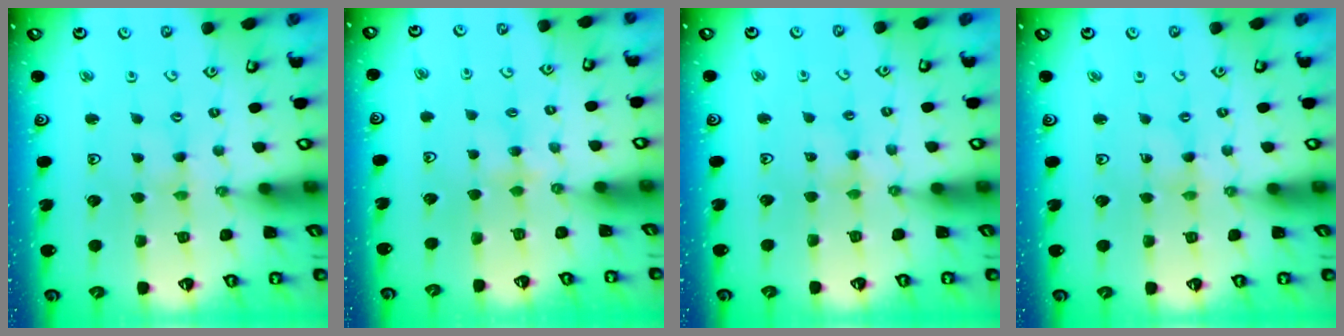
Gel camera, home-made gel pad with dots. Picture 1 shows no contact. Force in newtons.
{"total": 3.8, "press": 3.8, "slide": 0.6}
{"total": 2.2, "press": 2.1, "slide": 0.4}
{"total": 0.0}